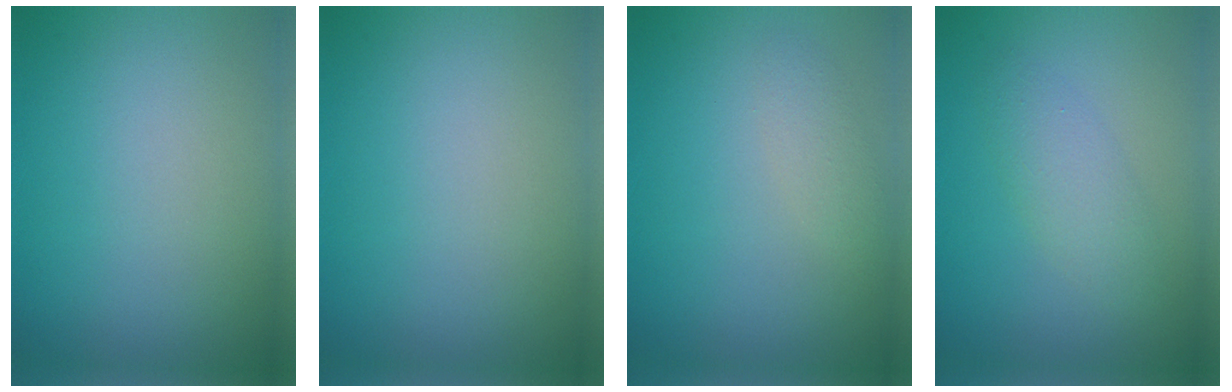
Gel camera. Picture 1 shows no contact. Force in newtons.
{"total": 0.0}
{"total": 1.4, "press": 1.4, "slide": 0.1}
{"total": 2.3, "press": 2.3, "slide": 0.1}